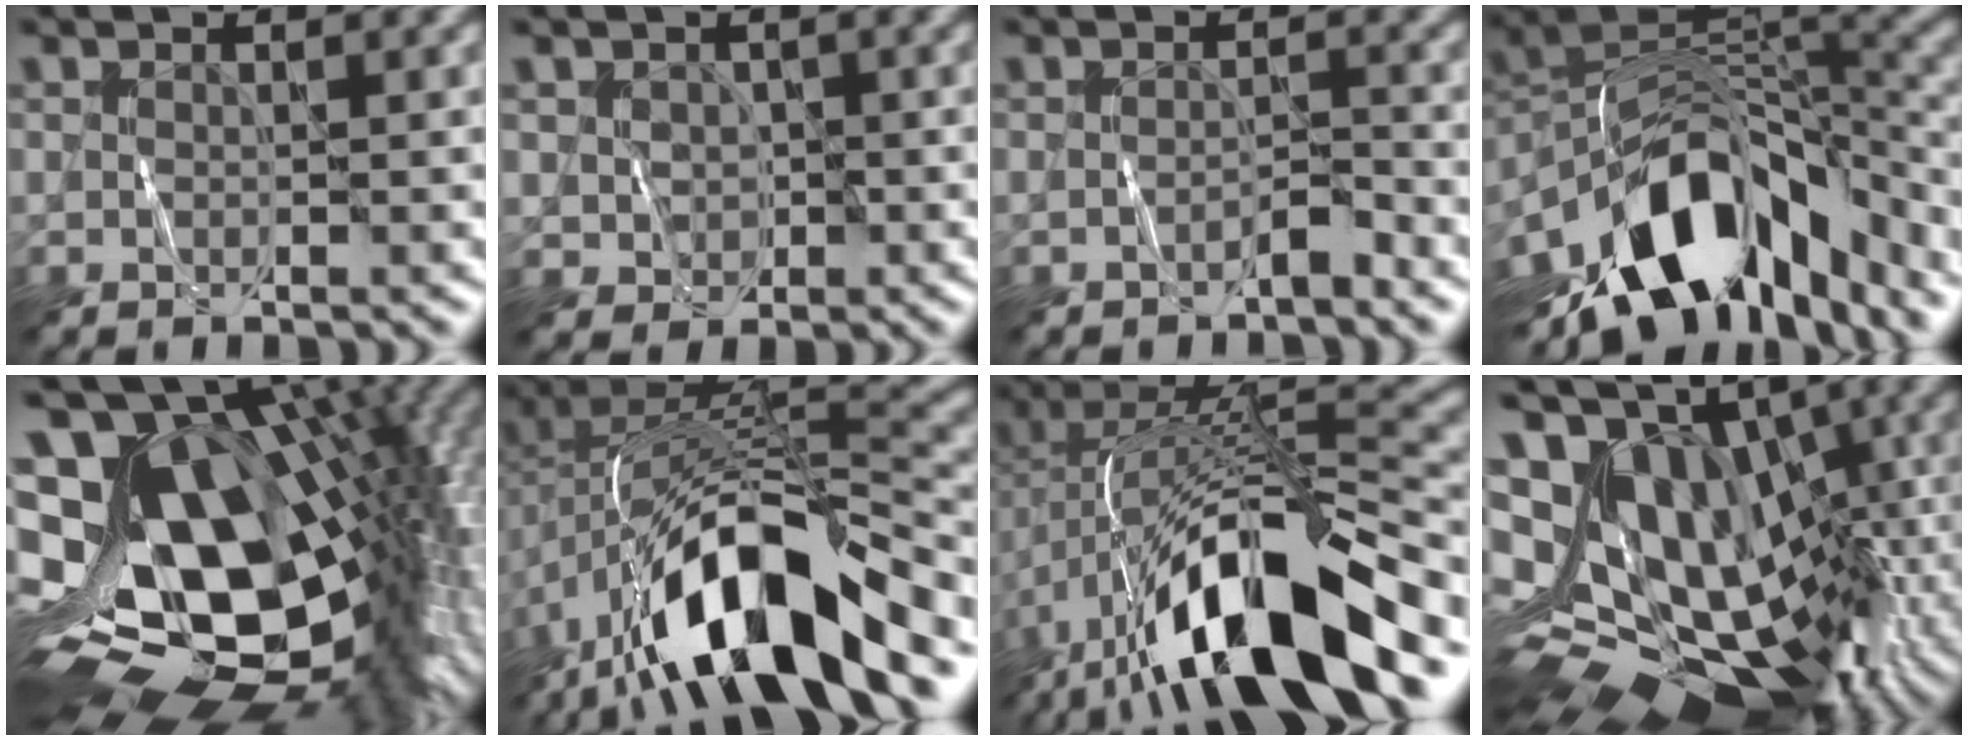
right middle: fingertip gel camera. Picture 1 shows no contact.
{"total": 2.0, "force": [0.3, 1.9, 0.5], "torque": [-0.002, -0.003, 0.006]}
{"total": 1.2, "force": [-1.0, 0.1, 0.6], "torque": [-0.008, 0.004, -0.021]}
{"total": 13.8, "force": [-7.6, 7.0, 9.2], "torque": [-0.159, 0.014, -0.141]}
{"total": 19.3, "force": [-0.5, 12.2, 14.9], "torque": [-0.245, 0.001, 0.002]}
{"total": 13.3, "force": [-6.4, 5.3, 10.4], "torque": [-0.174, 0.004, -0.112]}
{"total": 14.9, "force": [-6.5, 5.8, 12.1], "torque": [-0.214, 0.009, -0.112]}
{"total": 16.4, "force": [0.2, 11.7, 11.4], "torque": [-0.164, -0.010, 0.037]}